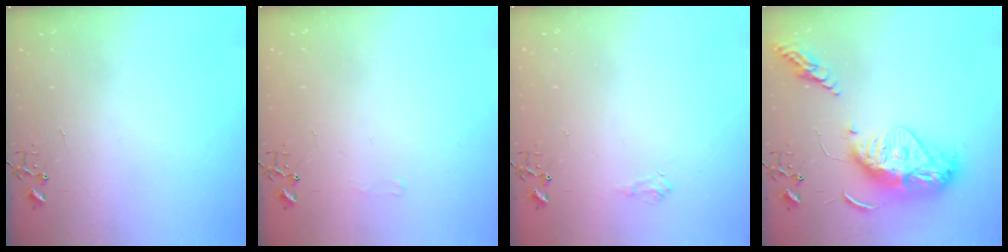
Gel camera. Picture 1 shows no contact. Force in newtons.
{"total": 6.4, "press": 6.4, "slide": 0.8}
{"total": 5.8, "press": 5.7, "slide": 0.8}
{"total": 18.2, "press": 18.1, "slide": 1.5}